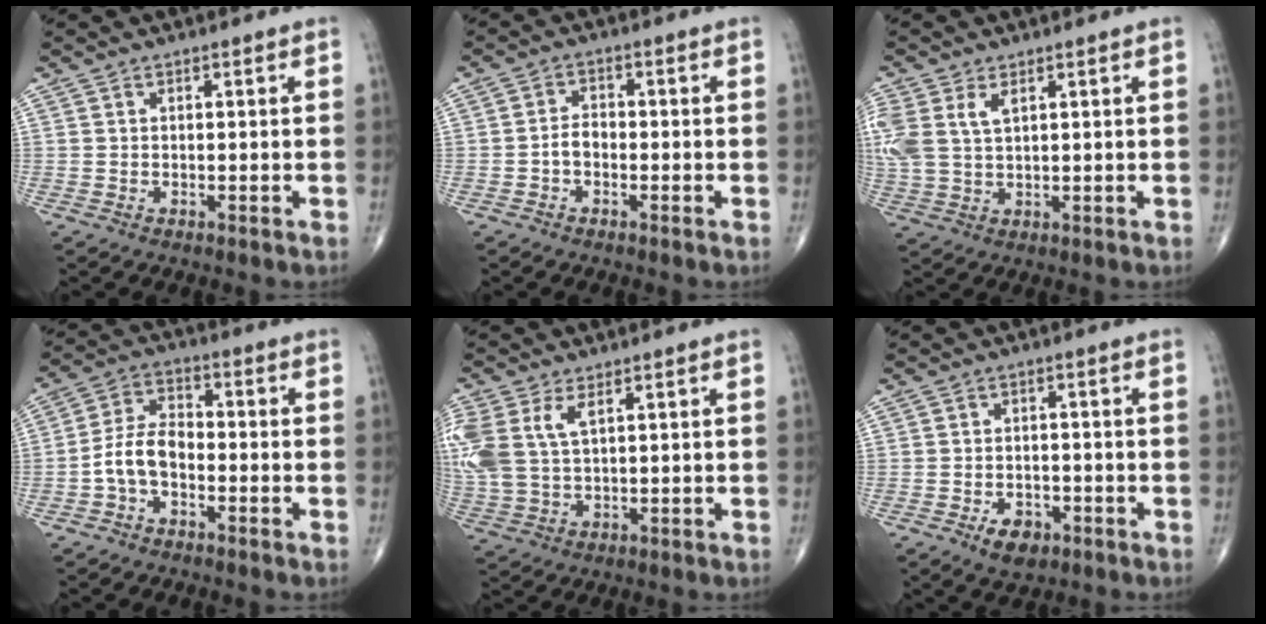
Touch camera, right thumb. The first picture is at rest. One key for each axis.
{"total": 2.7, "fx": -1.0, "fy": 1.7, "fz": 1.8, "tx": -0.025, "ty": 0.013, "tz": -0.025}
{"total": 10.1, "fx": 3.4, "fy": 5.9, "fz": 7.4, "tx": -0.196, "ty": 0.004, "tz": 0.077}
{"total": 7.1, "fx": -2.4, "fy": 4.3, "fz": 5.2, "tx": -0.096, "ty": 0.033, "tz": -0.056}
{"total": 12.1, "fx": 4.0, "fy": 6.7, "fz": 9.2, "tx": -0.239, "ty": 0.003, "tz": 0.089}
{"total": 4.9, "fx": -2.6, "fy": 3.0, "fz": 2.9, "tx": -0.036, "ty": 0.008, "tz": -0.038}